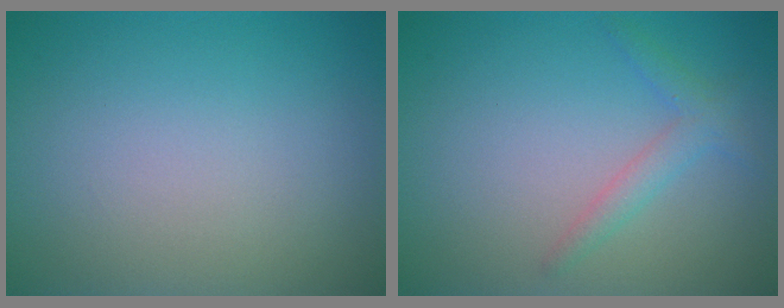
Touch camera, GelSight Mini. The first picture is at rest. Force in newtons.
{"total": 1.9, "press": 1.9, "slide": 0.0}